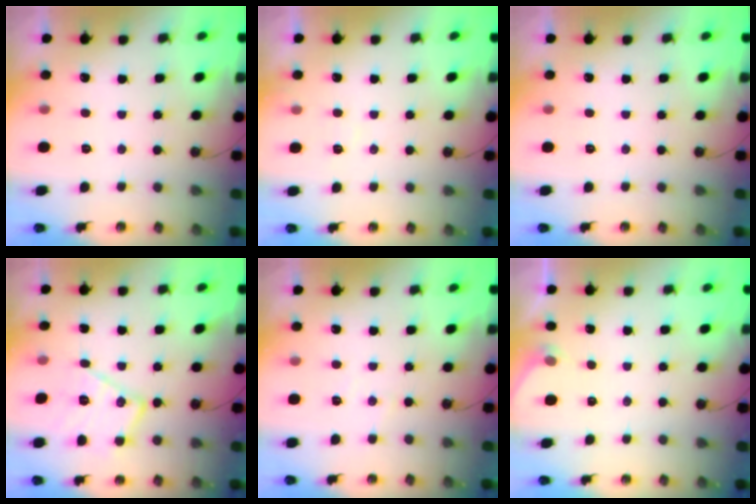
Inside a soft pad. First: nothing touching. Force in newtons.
{"total": 4.1, "press": 4.1, "slide": 0.7}
{"total": 0.0}
{"total": 15.3, "press": 15.3, "slide": 0.5}
{"total": 3.0, "press": 2.9, "slide": 0.5}
{"total": 2.7, "press": 2.7, "slide": 0.4}